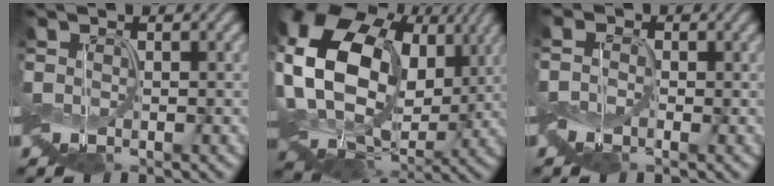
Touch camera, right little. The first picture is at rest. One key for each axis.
{"total": 16.1, "fx": 2.9, "fy": 12.1, "fz": 10.2, "tx": -0.207, "ty": 0.011, "tz": 0.061}
{"total": 1.9, "fx": -0.2, "fy": 1.6, "fz": 0.9, "tx": -0.028, "ty": 0.009, "tz": -0.014}